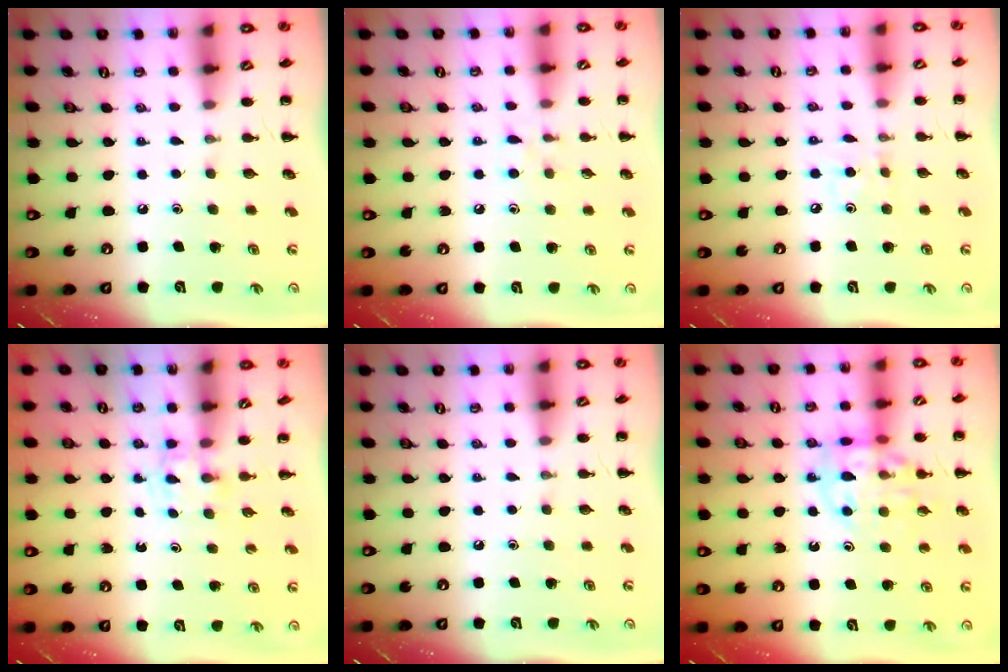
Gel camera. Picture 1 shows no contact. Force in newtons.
{"total": 6.7, "press": 6.4, "slide": 1.9}
{"total": 4.5, "press": 4.3, "slide": 1.5}
{"total": 1.7, "press": 1.4, "slide": 0.9}
{"total": 0.0}
{"total": 13.3, "press": 13.2, "slide": 2.2}